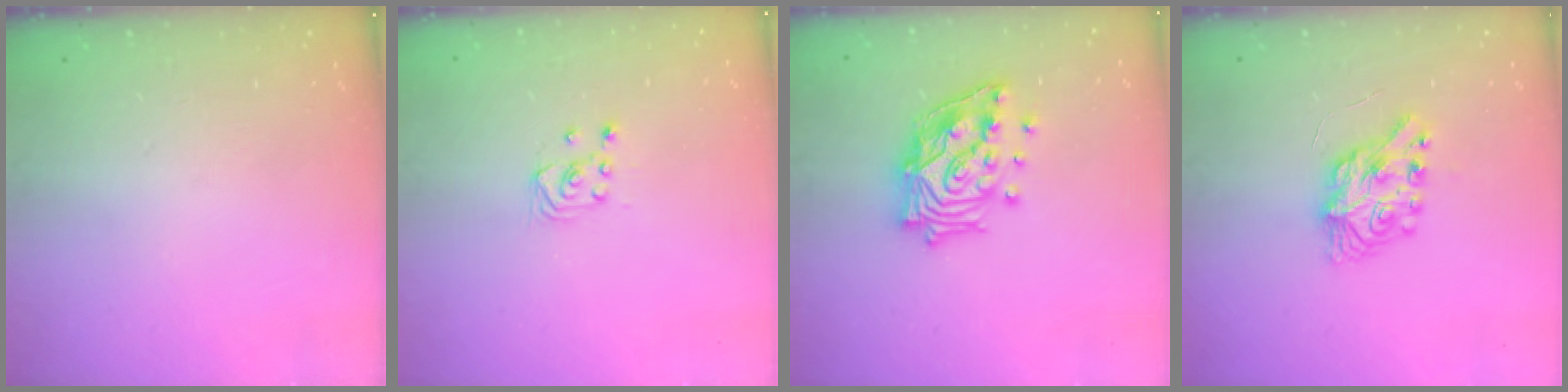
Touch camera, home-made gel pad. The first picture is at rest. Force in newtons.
{"total": 3.0, "press": 2.8, "slide": 1.1}
{"total": 18.9, "press": 18.7, "slide": 2.6}
{"total": 8.3, "press": 8.2, "slide": 0.4}